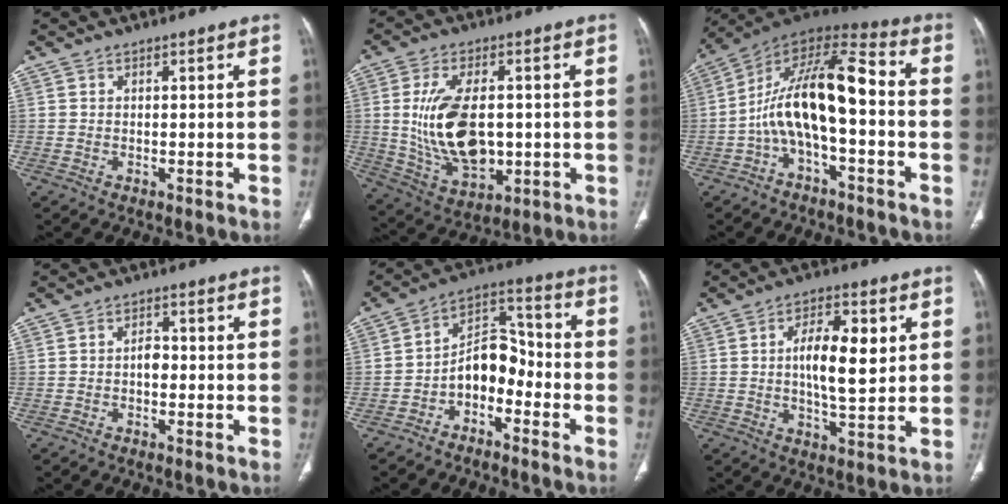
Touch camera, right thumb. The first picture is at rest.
{"total": 15.5, "force": [0.2, 8.8, 12.8], "torque": [-0.225, -0.009, 0.021]}
{"total": 16.2, "force": [-2.6, 6.7, 14.6], "torque": [-0.246, 0.073, -0.051]}
{"total": 2.3, "force": [-0.5, 1.5, 1.7], "torque": [-0.015, 0.011, -0.012]}
{"total": 9.3, "force": [-3.7, 6.1, 6.0], "torque": [-0.071, 0.064, -0.075]}
{"total": 10.7, "force": [2.0, 4.2, 9.6], "torque": [-0.145, -0.006, 0.032]}